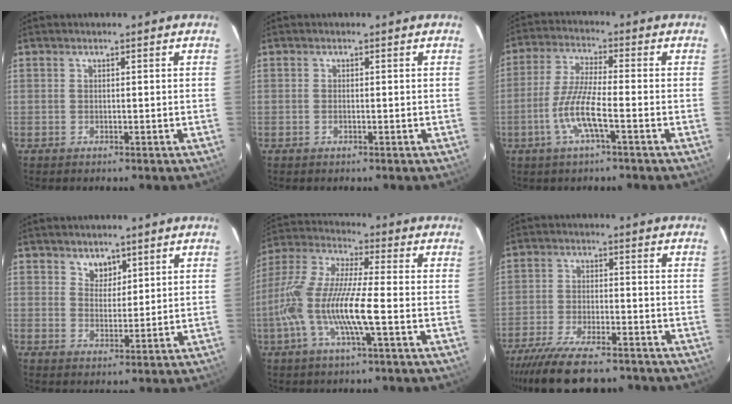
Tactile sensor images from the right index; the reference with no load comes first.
{"total": 0.5, "force": [-0.2, 0.1, 0.5], "torque": [-0.009, 0.002, -0.004]}
{"total": 8.4, "force": [-3.3, 0.5, 7.7], "torque": [-0.165, 0.000, -0.064]}
{"total": 3.4, "force": [2.3, 2.3, 0.8], "torque": [-0.006, -0.001, 0.039]}
{"total": 14.6, "force": [-4.1, 1.4, 13.9], "torque": [-0.281, -0.004, -0.083]}
{"total": 16.7, "force": [-13.7, 4.7, 8.3], "torque": [-0.175, -0.027, -0.218]}